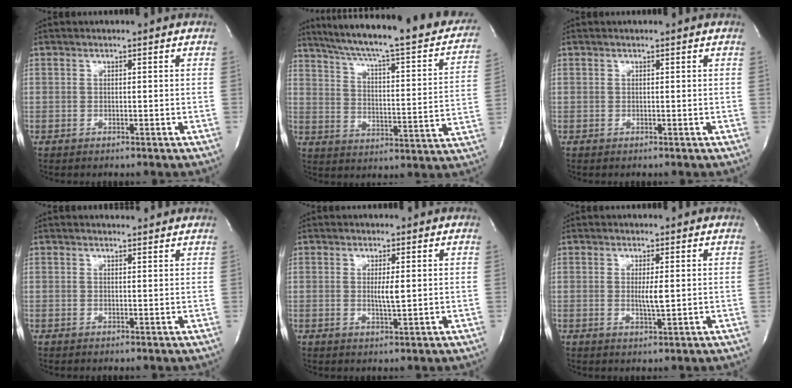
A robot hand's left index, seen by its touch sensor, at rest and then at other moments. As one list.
[{"total": 28.3, "force": [23.1, 4.1, 15.8], "torque": [-0.238, -0.029, 0.294]}, {"total": 0.0}, {"total": 2.7, "force": [2.7, 0.2, 0.3], "torque": [-0.013, 0.002, 0.028]}, {"total": 2.2, "force": [0.1, 0.1, 2.2], "torque": [-0.043, -0.008, 0.002]}, {"total": 2.3, "force": [0.0, 0.1, 2.3], "torque": [-0.045, -0.009, 0.001]}]